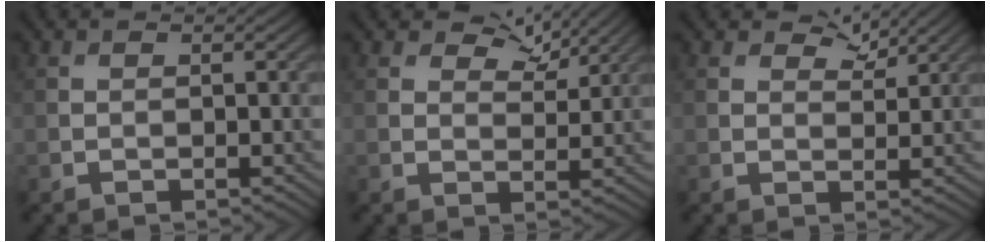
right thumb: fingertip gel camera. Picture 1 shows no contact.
{"total": 4.8, "force": [3.4, 2.4, 2.5], "torque": [-0.040, -0.001, 0.052]}
{"total": 3.2, "force": [2.4, 1.5, 1.6], "torque": [-0.026, -0.002, 0.042]}